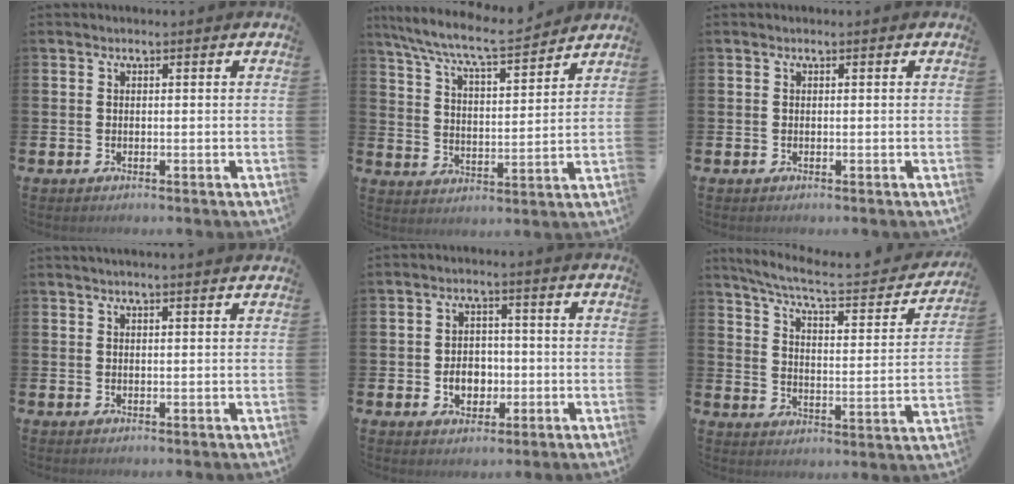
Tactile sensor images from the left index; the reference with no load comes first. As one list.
[{"total": 8.3, "force": [7.8, 0.8, 2.9], "torque": [-0.085, -0.052, 0.135]}, {"total": 0.0}, {"total": 1.4, "force": [1.3, -0.2, 0.4], "torque": [0.002, -0.005, 0.022]}, {"total": 4.3, "force": [-1.0, 3.3, 2.5], "torque": [-0.035, 0.000, -0.025]}, {"total": 6.7, "force": [5.7, 1.4, 3.2], "torque": [-0.086, -0.039, 0.089]}]